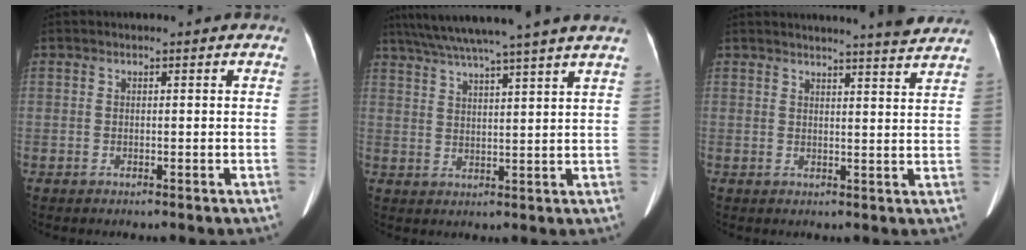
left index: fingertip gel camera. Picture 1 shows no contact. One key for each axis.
{"total": 17.7, "fx": 15.3, "fy": -1.4, "fz": 8.8, "tx": -0.155, "ty": 0.014, "tz": 0.213}
{"total": 8.3, "fx": 7.8, "fy": -0.8, "fz": 2.7, "tx": -0.041, "ty": -0.005, "tz": 0.083}